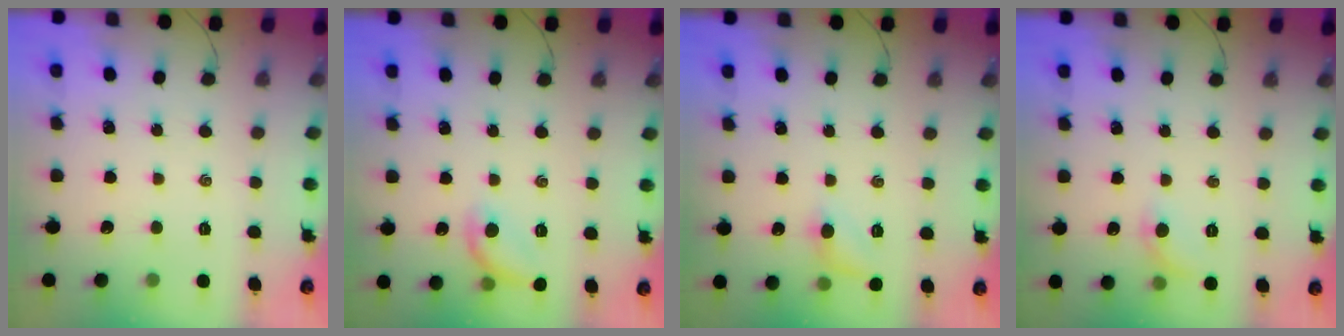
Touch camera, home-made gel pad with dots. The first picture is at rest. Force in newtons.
{"total": 9.7, "press": 9.6, "slide": 1.3}
{"total": 7.8, "press": 7.7, "slide": 1.5}
{"total": 6.0, "press": 5.8, "slide": 1.7}